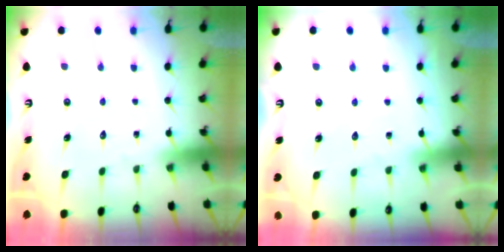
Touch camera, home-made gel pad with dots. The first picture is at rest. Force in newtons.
{"total": 2.2, "press": 2.2, "slide": 0.2}